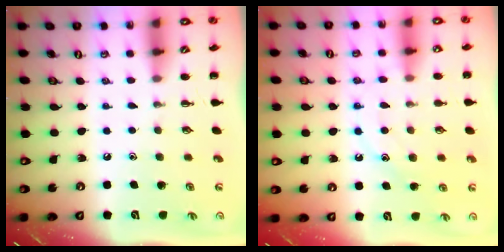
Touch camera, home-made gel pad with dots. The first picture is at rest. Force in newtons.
{"total": 12.0, "press": 12.0, "slide": 0.9}